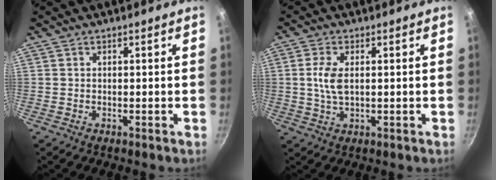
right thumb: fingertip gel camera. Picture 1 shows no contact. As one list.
[{"total": 5.1, "force": [0.7, 2.6, 4.3], "torque": [-0.091, 0.002, 0.014]}]